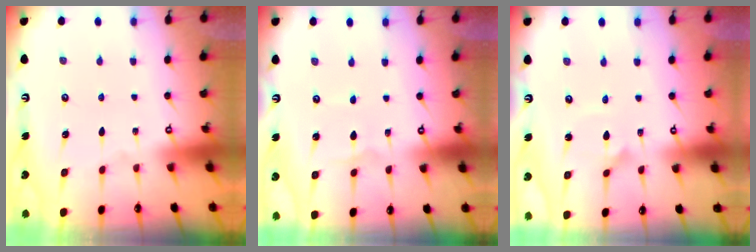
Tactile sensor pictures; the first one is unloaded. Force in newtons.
{"total": 1.3, "press": 1.3, "slide": 0.1}
{"total": 1.6, "press": 1.6, "slide": 0.0}